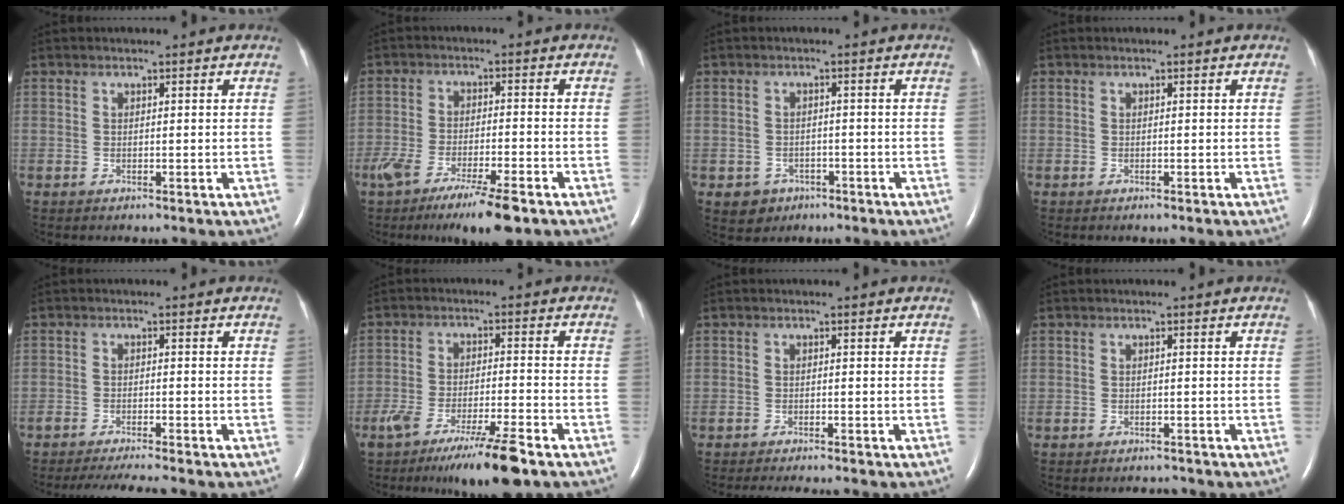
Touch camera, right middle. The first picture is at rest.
{"total": 10.5, "force": [-7.1, 1.3, 7.6], "torque": [-0.127, -0.024, -0.112]}
{"total": 3.4, "force": [-1.7, 2.9, 0.4], "torque": [-0.006, 0.010, -0.016]}
{"total": 0.0}
{"total": 6.4, "force": [-5.7, 0.1, 2.8], "torque": [-0.039, -0.016, -0.091]}
{"total": 10.2, "force": [-7.0, 0.1, 7.4], "torque": [-0.126, -0.027, -0.115]}
{"total": 5.6, "force": [-5.0, 0.8, 2.3], "torque": [-0.027, -0.007, -0.070]}
{"total": 1.8, "force": [-1.7, 0.6, 0.2], "torque": [-0.006, -0.005, -0.020]}